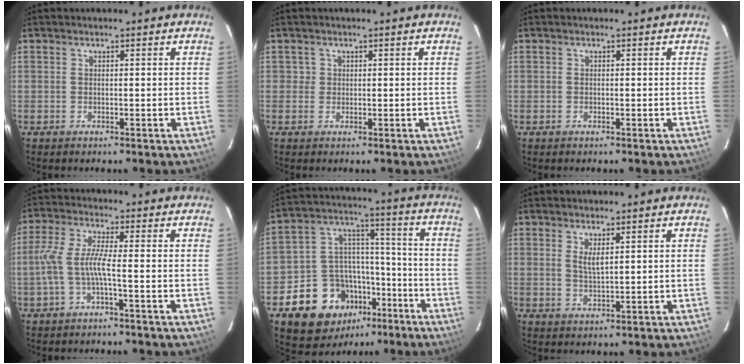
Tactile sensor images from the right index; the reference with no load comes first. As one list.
[{"total": 1.2, "force": [0.1, 1.2, -0.1], "torque": [0.007, 0.007, 0.000]}, {"total": 0.0}, {"total": 5.7, "force": [-1.9, 0.2, 5.3], "torque": [-0.124, 0.004, -0.033]}, {"total": 16.7, "force": [-9.1, 12.7, 6.0], "torque": [-0.133, 0.059, -0.127]}, {"total": 2.9, "force": [1.1, 0.8, 2.5], "torque": [-0.046, -0.004, 0.021]}]